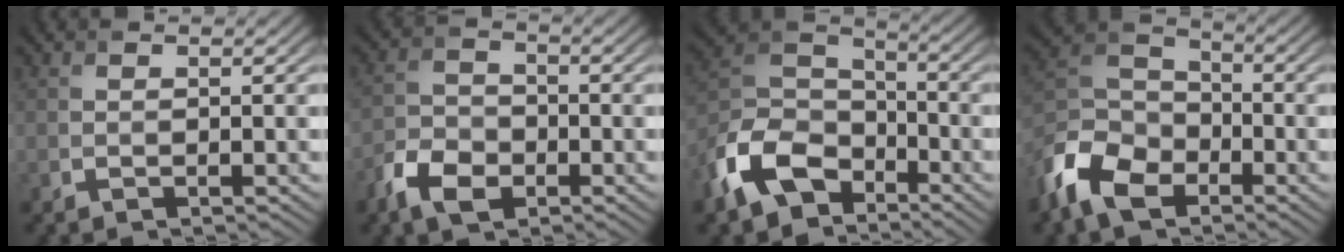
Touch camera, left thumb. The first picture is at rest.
{"total": 5.6, "force": [-3.2, 3.5, 3.0], "torque": [-0.067, -0.004, -0.074]}
{"total": 11.5, "force": [-6.8, 7.0, 6.2], "torque": [-0.143, -0.012, -0.156]}
{"total": 10.3, "force": [-6.3, 6.2, 5.4], "torque": [-0.134, -0.018, -0.148]}